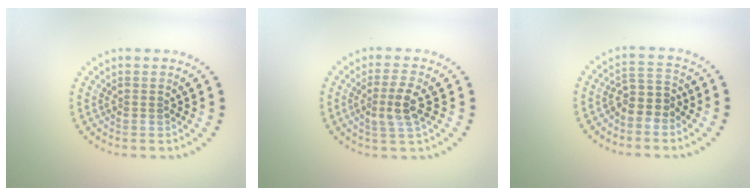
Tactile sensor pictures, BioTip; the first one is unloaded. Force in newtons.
{"total": 2.7, "press": 2.5, "slide": 1.1}
{"total": 2.6, "press": 2.1, "slide": 1.4}